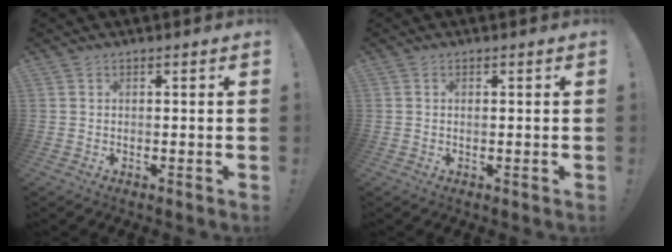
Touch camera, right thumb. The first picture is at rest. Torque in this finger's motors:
{"motor_torque": [-0.22, -0.23, -0.14, 0.43, -0.04]}